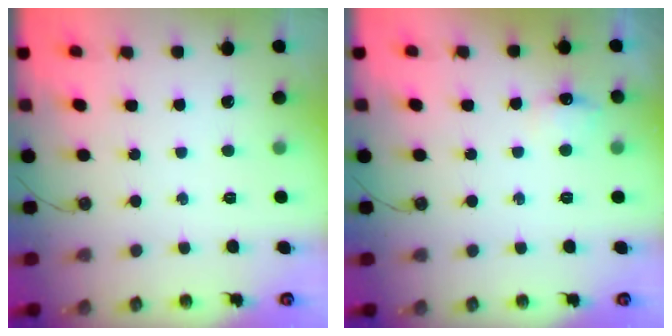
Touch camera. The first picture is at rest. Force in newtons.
{"total": 6.0, "press": 5.9, "slide": 1.2}